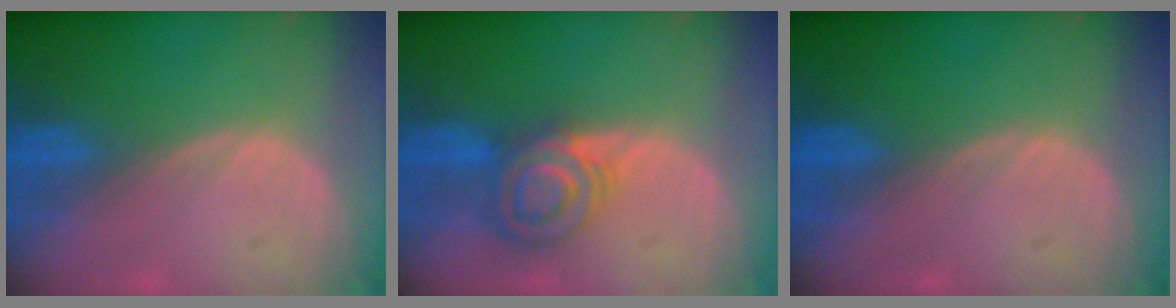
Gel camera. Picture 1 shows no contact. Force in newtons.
{"total": 6.5, "press": 6.3, "slide": 1.8}
{"total": 0.0}